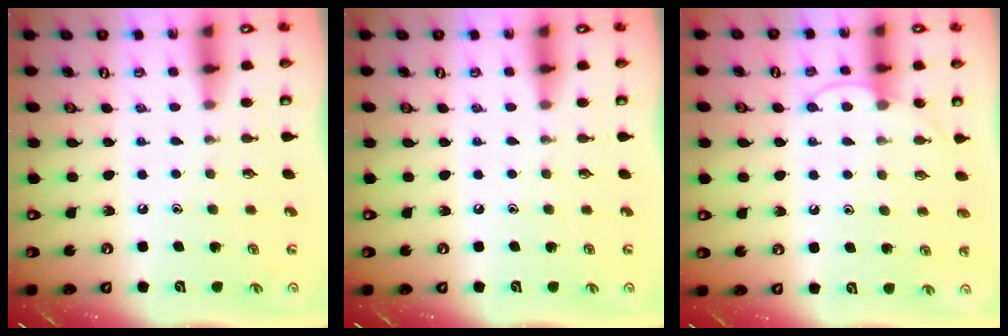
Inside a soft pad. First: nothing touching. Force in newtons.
{"total": 0.0}
{"total": 8.2, "press": 8.2, "slide": 0.5}